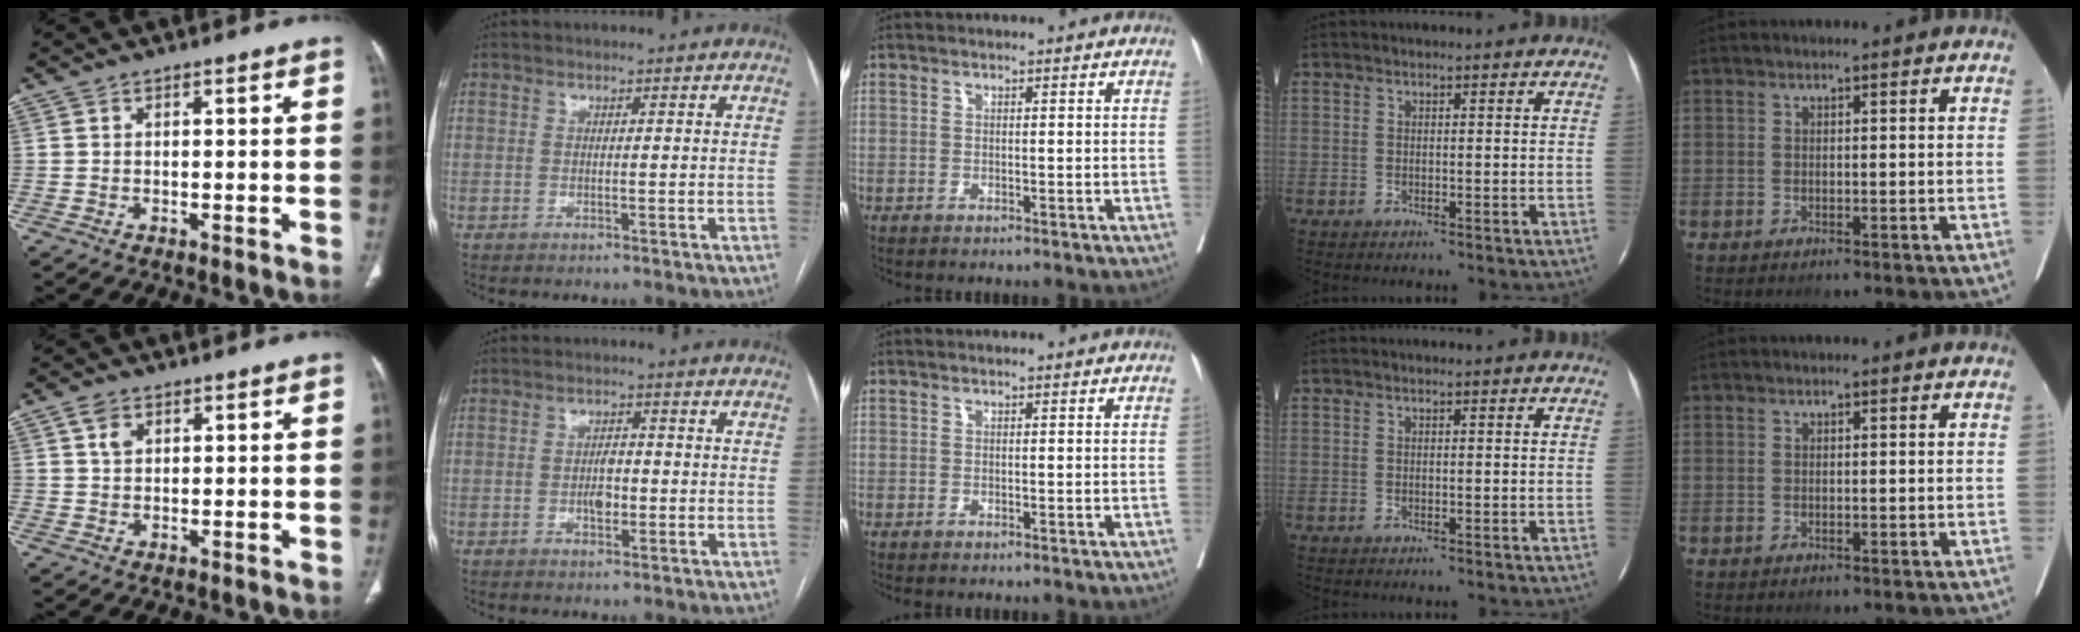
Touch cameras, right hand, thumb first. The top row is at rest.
{"thumb": {"total": 2.8, "force": [1.3, 1.9, 1.7], "torque": [-0.025, -0.001, 0.027]}, "index": {"total": 2.9, "force": [-0.6, 1.5, 2.4], "torque": [-0.040, 0.003, -0.008]}}